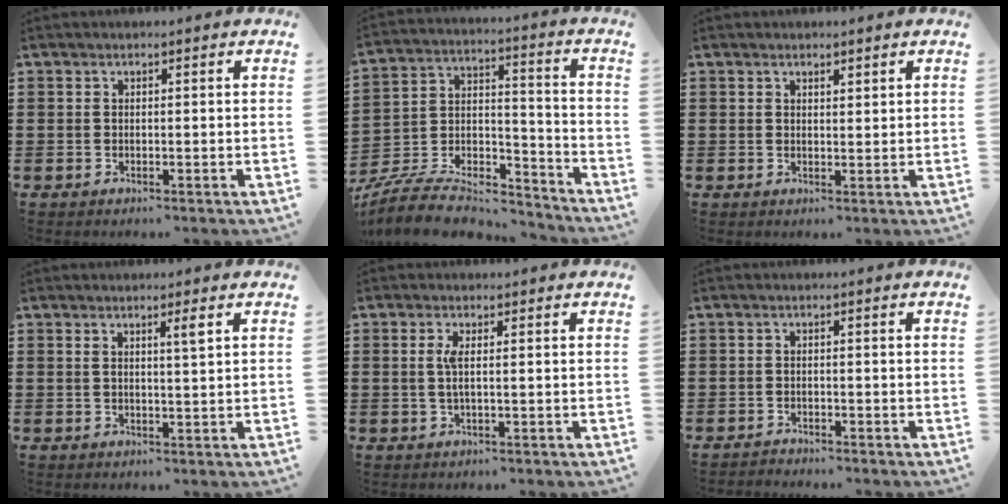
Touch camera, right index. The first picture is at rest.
{"total": 9.0, "force": [-8.1, 2.2, 3.2], "torque": [-0.061, 0.012, -0.158]}
{"total": 1.2, "force": [1.1, 0.5, 0.1], "torque": [-0.004, 0.004, 0.021]}
{"total": 2.0, "force": [0.9, -0.1, 1.7], "torque": [-0.026, -0.004, 0.012]}
{"total": 2.2, "force": [0.1, 0.1, 2.2], "torque": [-0.046, -0.003, -0.001]}
{"total": 1.4, "force": [-1.4, 0.2, -0.1], "torque": [-0.003, 0.003, -0.030]}